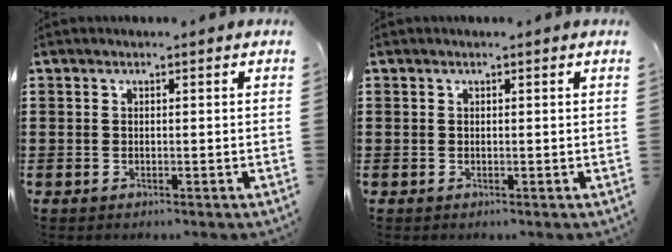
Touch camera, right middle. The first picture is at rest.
{"total": 0.0}